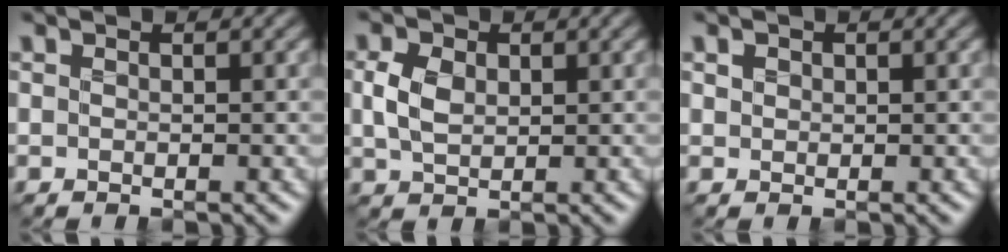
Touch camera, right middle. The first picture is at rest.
{"total": 2.7, "force": [0.3, 1.9, 1.8], "torque": [-0.048, 0.000, 0.007]}
{"total": 0.7, "force": [0.2, 0.6, 0.2], "torque": [-0.006, -0.001, 0.006]}